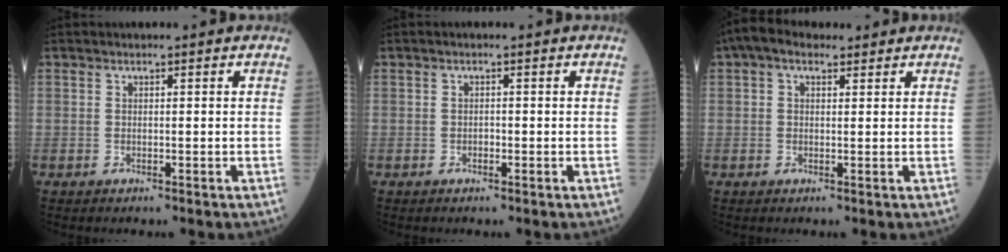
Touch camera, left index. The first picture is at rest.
{"total": 0.6, "force": [-0.2, 0.3, 0.4], "torque": [-0.006, 0.002, -0.006]}
{"total": 3.9, "force": [2.3, 2.1, 2.3], "torque": [-0.055, 0.035, 0.042]}